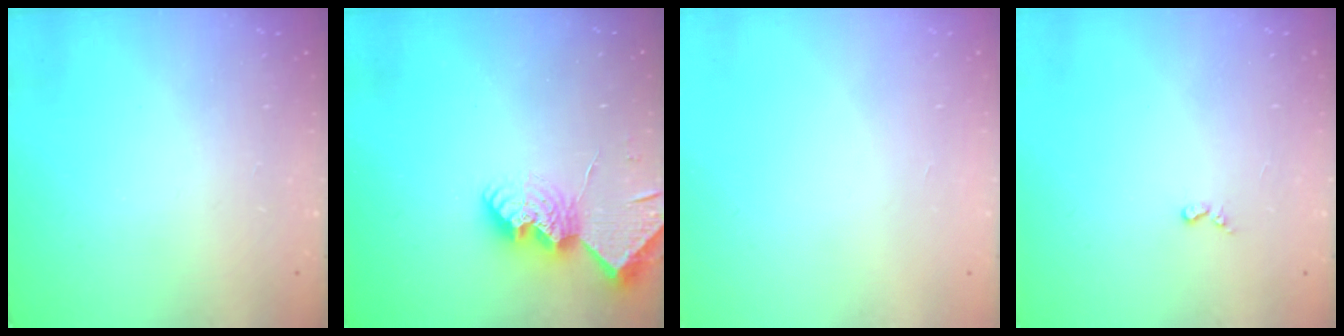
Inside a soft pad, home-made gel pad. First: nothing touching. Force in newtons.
{"total": 10.1, "press": 10.1, "slide": 0.7}
{"total": 0.0}
{"total": 2.4, "press": 2.4, "slide": 0.4}